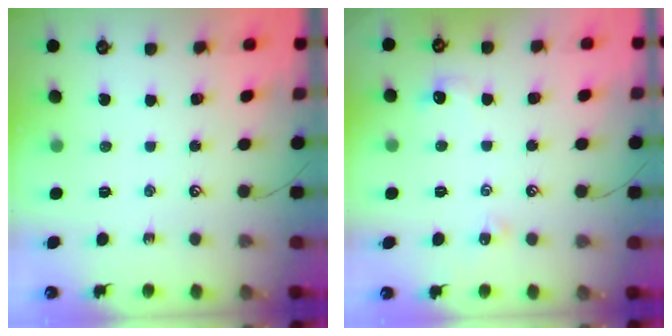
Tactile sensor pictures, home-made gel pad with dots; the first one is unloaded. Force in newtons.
{"total": 2.2, "press": 2.1, "slide": 0.6}